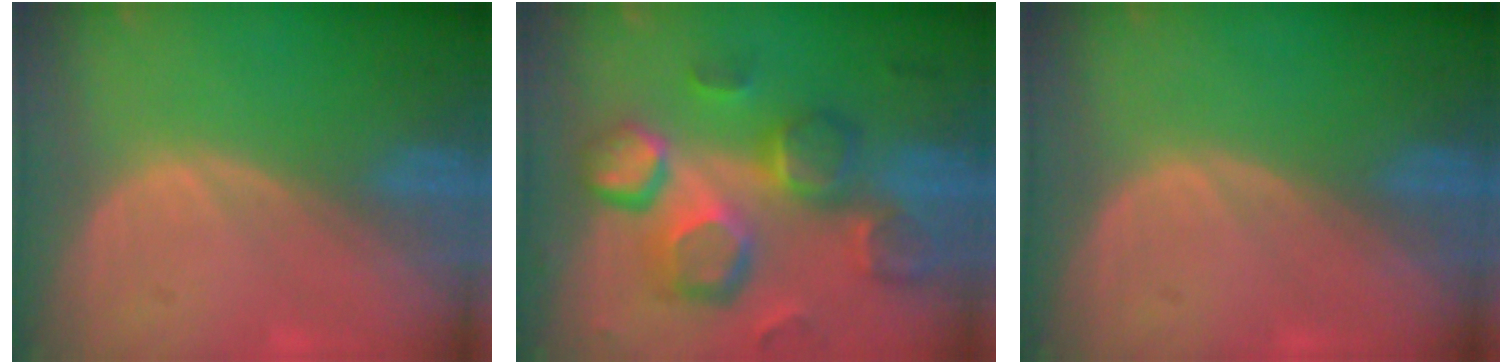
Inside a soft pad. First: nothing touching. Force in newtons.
{"total": 13.0, "press": 11.4, "slide": 6.3}
{"total": 0.0}